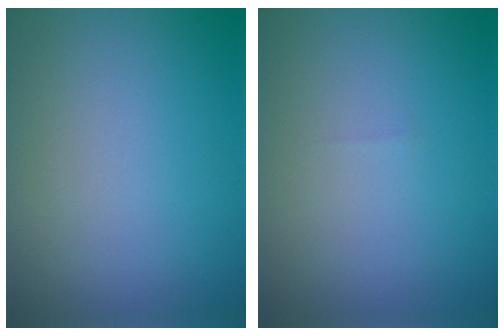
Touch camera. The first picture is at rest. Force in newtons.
{"total": 0.0}